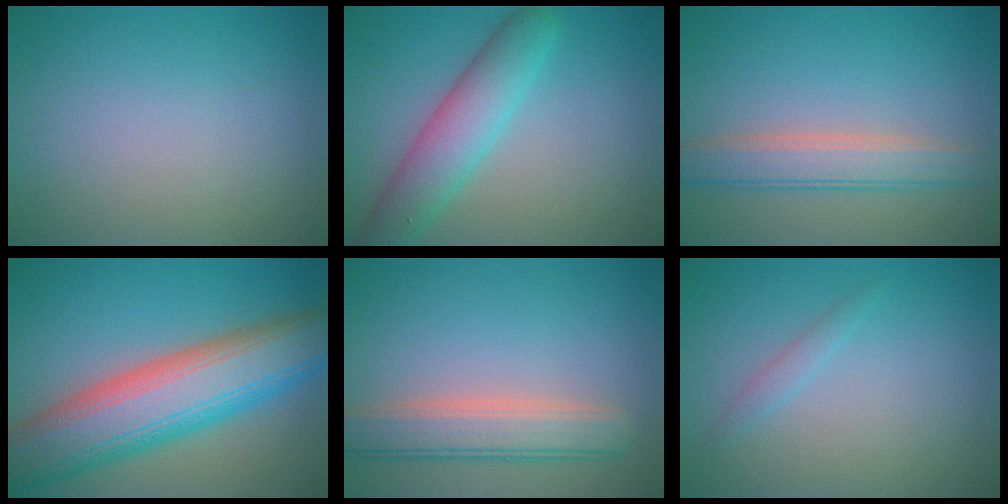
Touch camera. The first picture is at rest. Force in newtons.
{"total": 5.5, "press": 5.5, "slide": 0.3}
{"total": 3.8, "press": 3.7, "slide": 0.4}
{"total": 12.2, "press": 12.1, "slide": 0.6}
{"total": 4.8, "press": 4.8, "slide": 0.6}
{"total": 1.0, "press": 1.0, "slide": 0.1}